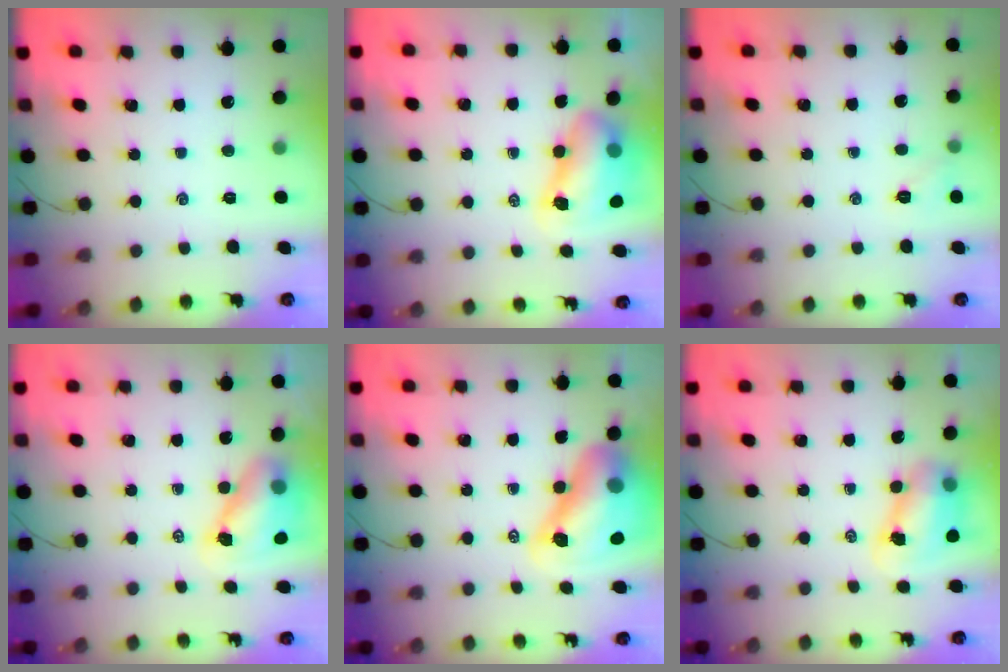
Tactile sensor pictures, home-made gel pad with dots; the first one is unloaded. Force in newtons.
{"total": 9.6, "press": 9.2, "slide": 2.7}
{"total": 5.7, "press": 5.6, "slide": 1.4}
{"total": 9.2, "press": 9.0, "slide": 1.6}
{"total": 17.4, "press": 16.6, "slide": 5.1}
{"total": 8.0, "press": 7.8, "slide": 1.5}